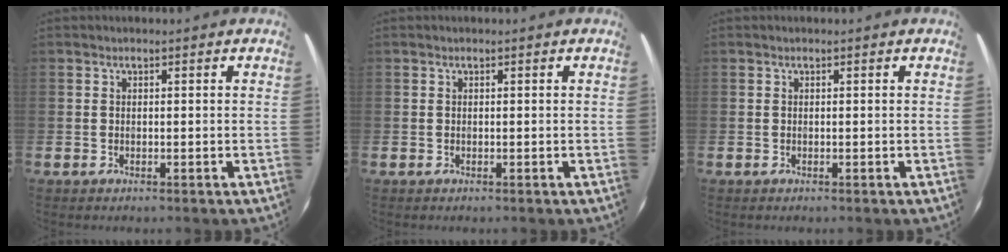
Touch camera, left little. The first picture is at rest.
{"total": 0.0}
{"total": 0.0}